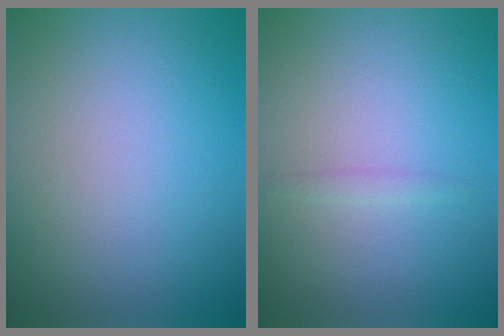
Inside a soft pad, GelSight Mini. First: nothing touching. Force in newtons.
{"total": 0.7, "press": 0.7, "slide": 0.0}